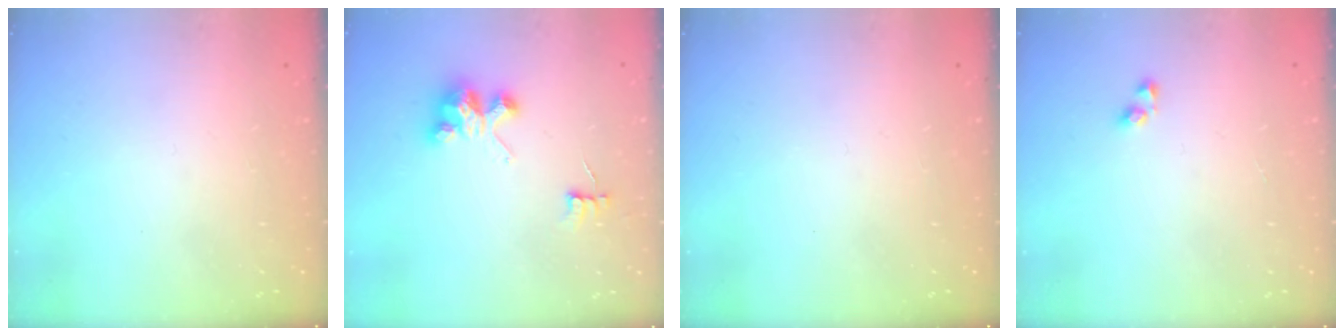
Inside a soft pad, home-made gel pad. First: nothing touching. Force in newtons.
{"total": 3.6, "press": 3.6, "slide": 0.0}
{"total": 0.0}
{"total": 2.9, "press": 2.9, "slide": 0.2}